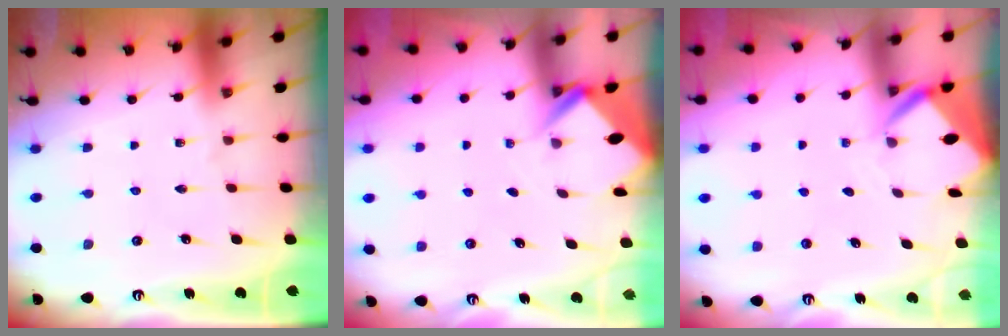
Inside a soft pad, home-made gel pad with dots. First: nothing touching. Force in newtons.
{"total": 3.0, "press": 2.9, "slide": 0.4}
{"total": 3.9, "press": 3.9, "slide": 0.2}